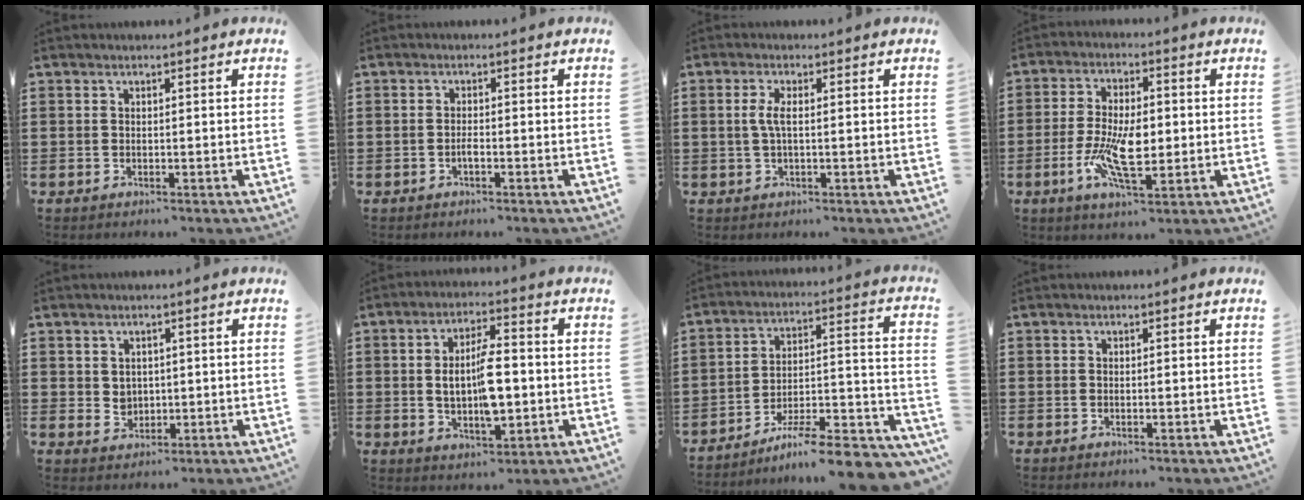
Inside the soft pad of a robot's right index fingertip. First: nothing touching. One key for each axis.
{"total": 1.3, "fx": -0.7, "fy": 0.3, "fz": 1.1, "tx": -0.022, "ty": -0.001, "tz": -0.012}
{"total": 2.8, "fx": 0.0, "fy": 0.7, "fz": 2.7, "tx": -0.067, "ty": -0.005, "tz": -0.006}
{"total": 9.6, "fx": -1.5, "fy": 4.0, "fz": 8.6, "tx": -0.178, "ty": -0.005, "tz": -0.027}
{"total": 2.2, "fx": 0.8, "fy": 2.0, "fz": 0.6, "tx": -0.009, "ty": 0.007, "tz": 0.012}
{"total": 8.6, "fx": -0.4, "fy": 3.6, "fz": 7.8, "tx": -0.131, "ty": -0.002, "tz": -0.015}
{"total": 8.9, "fx": -7.5, "fy": 0.3, "fz": 4.8, "tx": -0.062, "ty": 0.000, "tz": -0.146}
{"total": 0.0}